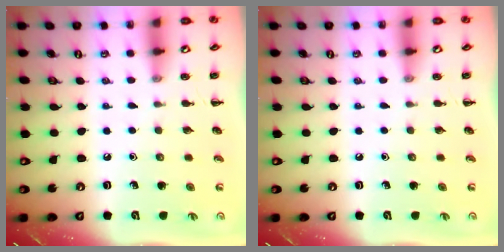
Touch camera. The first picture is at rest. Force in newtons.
{"total": 0.0}